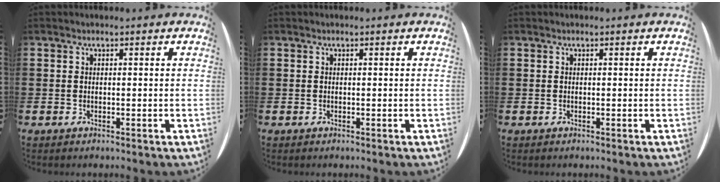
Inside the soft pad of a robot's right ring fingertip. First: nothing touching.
{"total": 0.0}
{"total": 0.0}